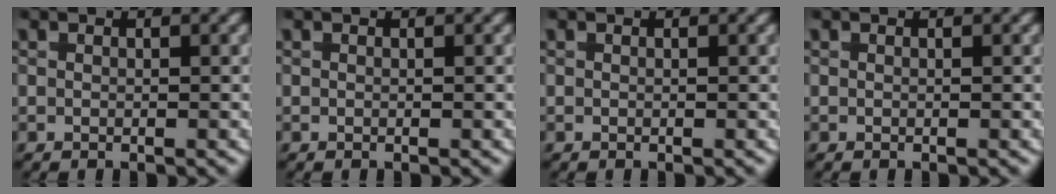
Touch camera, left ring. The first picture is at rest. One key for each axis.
{"total": 0.0}
{"total": 0.0}
{"total": 0.0}